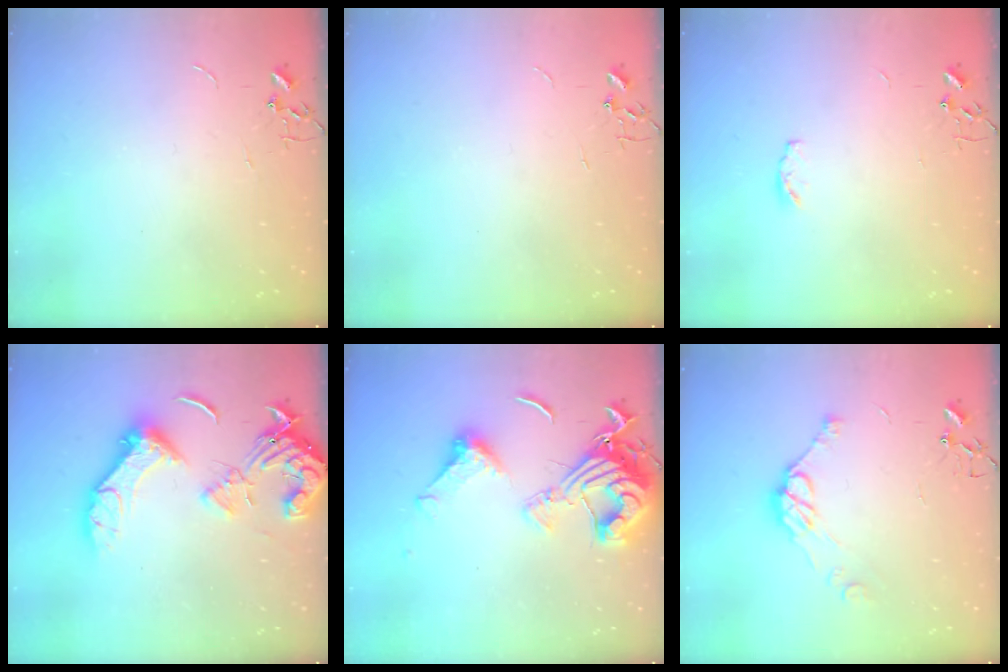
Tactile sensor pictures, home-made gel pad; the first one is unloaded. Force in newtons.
{"total": 0.0}
{"total": 3.5, "press": 3.4, "slide": 0.5}
{"total": 17.6, "press": 17.6, "slide": 1.5}
{"total": 17.8, "press": 17.7, "slide": 1.9}
{"total": 10.1, "press": 10.0, "slide": 0.7}